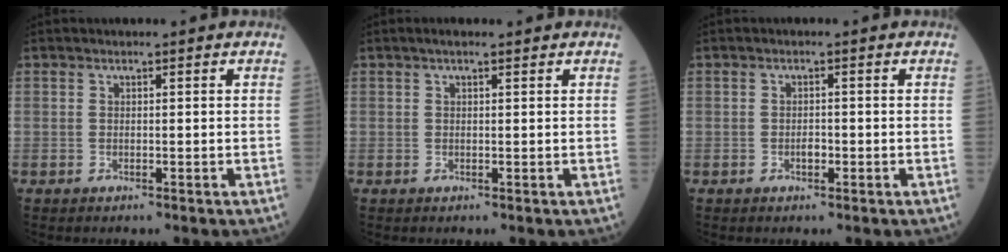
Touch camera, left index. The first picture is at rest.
{"total": 2.2, "force": [1.7, 0.4, 1.4], "torque": [-0.025, 0.020, 0.025]}
{"total": 1.2, "force": [-0.5, 0.6, 0.9], "torque": [-0.016, 0.002, -0.008]}